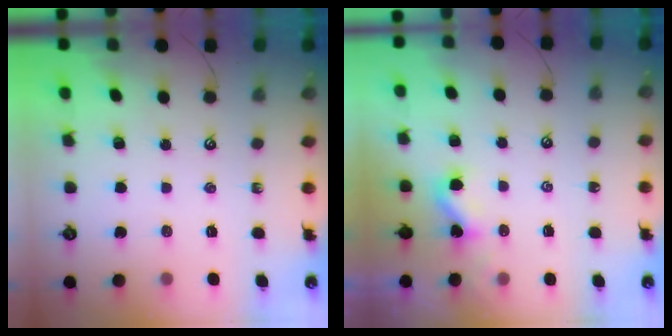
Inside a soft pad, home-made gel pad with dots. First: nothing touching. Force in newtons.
{"total": 2.1, "press": 2.1, "slide": 0.3}